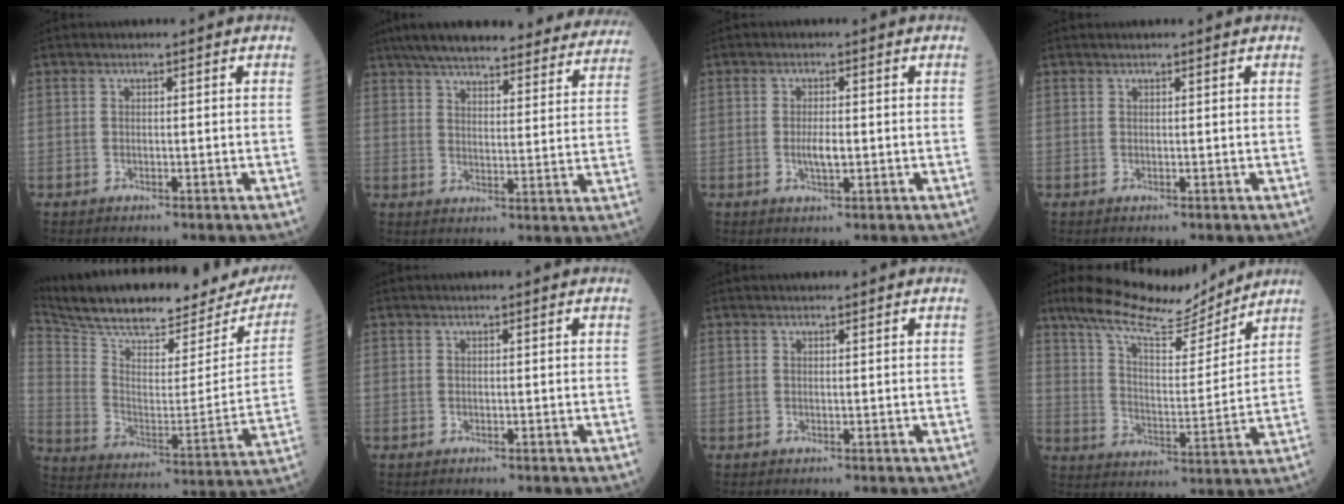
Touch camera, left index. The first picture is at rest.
{"total": 29.7, "force": [26.2, 6.2, 12.4], "torque": [-0.188, -0.020, 0.323]}
{"total": 2.3, "force": [-0.4, 0.6, 2.2], "torque": [-0.040, -0.003, -0.004]}
{"total": 1.8, "force": [1.7, 0.2, 0.6], "torque": [-0.002, 0.021, 0.024]}
{"total": 27.8, "force": [24.5, 7.2, 11.0], "torque": [-0.190, -0.036, 0.337]}
{"total": 1.1, "force": [1.0, 0.1, 0.5], "torque": [-0.001, 0.017, 0.016]}
{"total": 1.2, "force": [1.1, 0.2, 0.3], "torque": [-0.002, 0.012, 0.019]}
{"total": 14.3, "force": [12.5, 2.5, 6.5], "torque": [-0.111, 0.005, 0.206]}